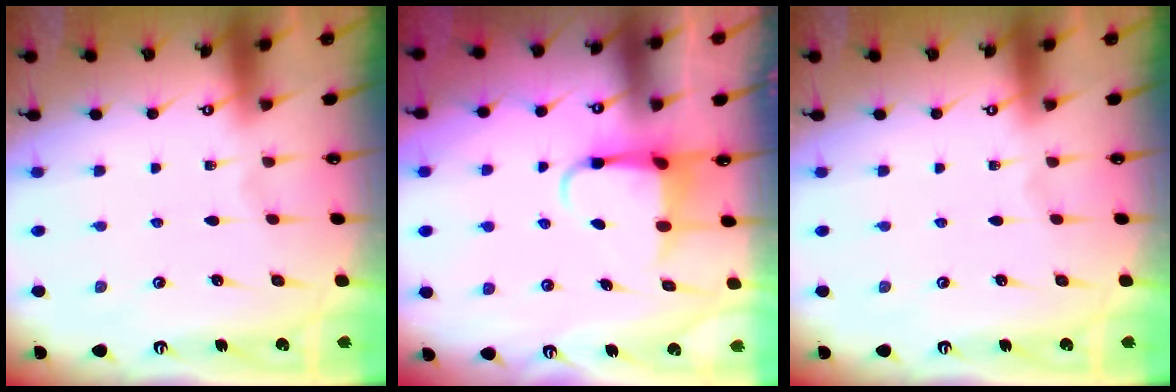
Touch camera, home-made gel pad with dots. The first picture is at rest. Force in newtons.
{"total": 4.4, "press": 4.4, "slide": 0.2}
{"total": 0.0}